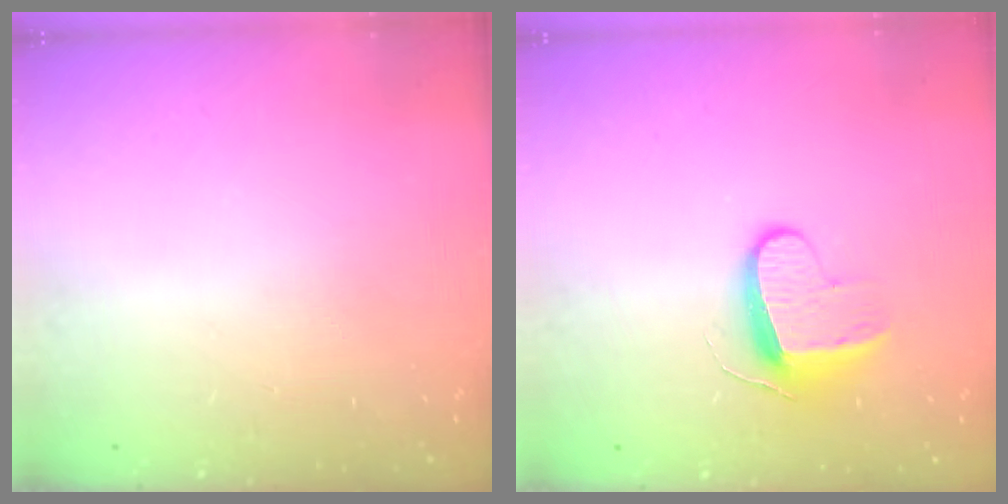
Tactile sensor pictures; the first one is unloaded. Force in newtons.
{"total": 9.2, "press": 9.2, "slide": 0.7}